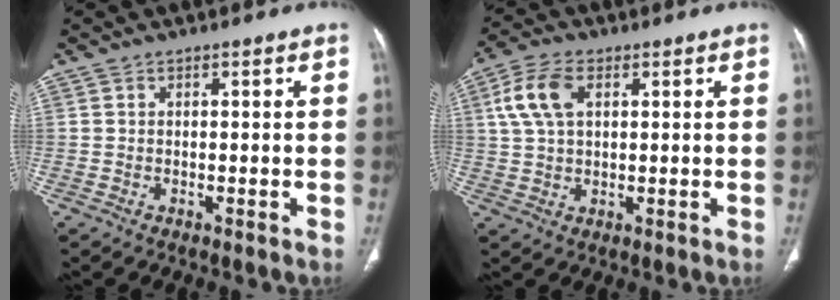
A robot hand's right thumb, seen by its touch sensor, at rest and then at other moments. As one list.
[{"total": 8.3, "force": [2.6, 4.8, 6.3], "torque": [-0.134, 0.009, 0.050]}]